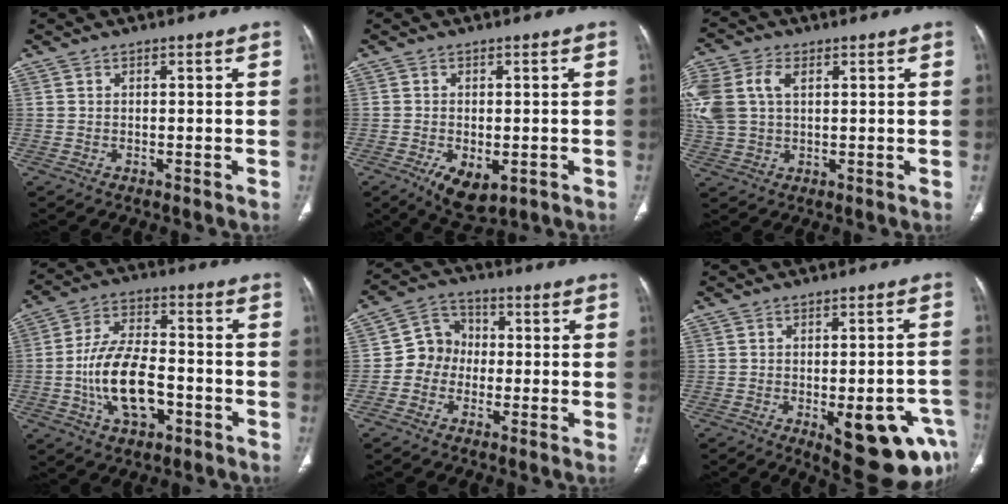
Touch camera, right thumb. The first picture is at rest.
{"total": 7.1, "force": [-2.7, 3.9, 5.3], "torque": [-0.080, -0.006, -0.034]}
{"total": 14.9, "force": [3.8, 10.3, 10.0], "torque": [-0.272, 0.025, 0.076]}
{"total": 13.8, "force": [-3.9, 7.7, 10.8], "torque": [-0.189, 0.030, -0.066]}
{"total": 7.1, "force": [-1.3, 6.4, 2.7], "torque": [-0.018, 0.027, -0.038]}
{"total": 16.0, "force": [-6.4, 6.0, 13.3], "torque": [-0.101, 0.026, -0.062]}